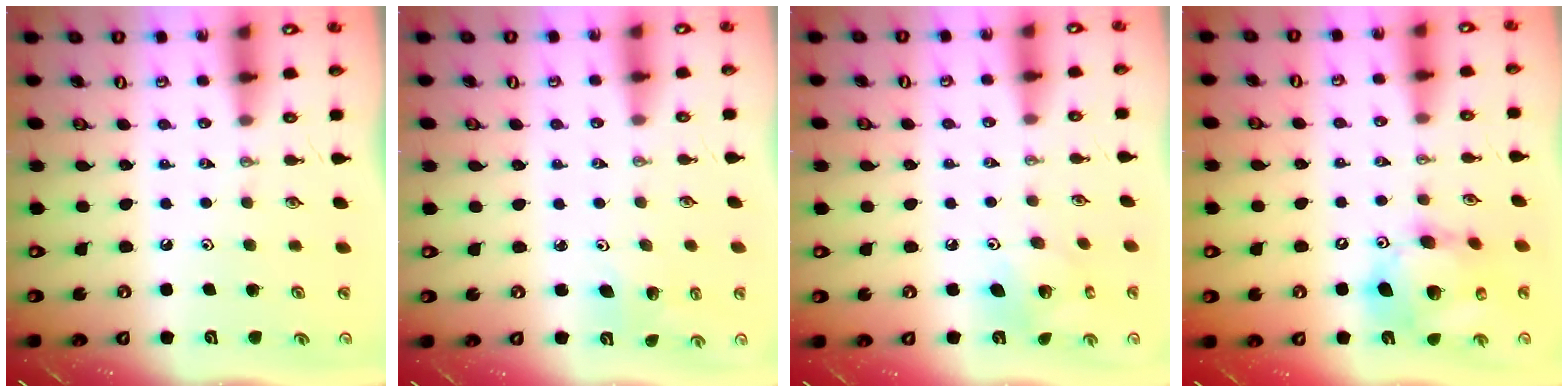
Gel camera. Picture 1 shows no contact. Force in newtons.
{"total": 3.0, "press": 2.2, "slide": 2.0}
{"total": 7.8, "press": 7.8, "slide": 0.1}
{"total": 15.6, "press": 15.4, "slide": 2.8}